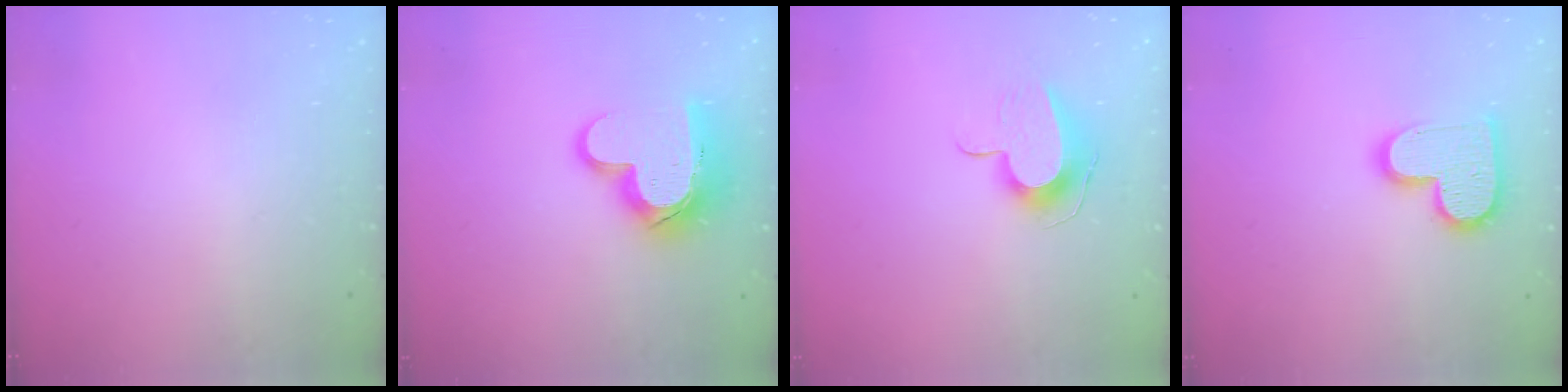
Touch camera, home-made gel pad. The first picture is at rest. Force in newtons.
{"total": 15.5, "press": 15.5, "slide": 1.3}
{"total": 9.4, "press": 9.4, "slide": 0.6}
{"total": 14.2, "press": 14.2, "slide": 1.1}